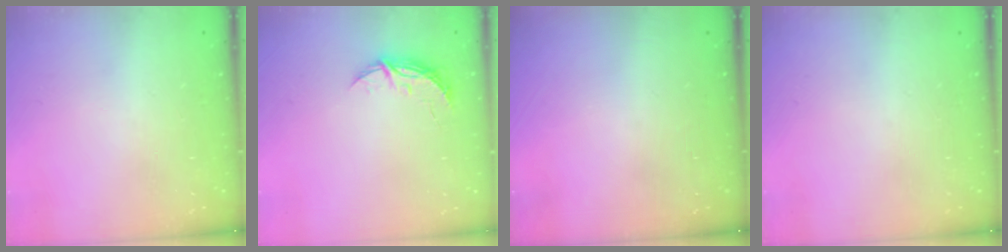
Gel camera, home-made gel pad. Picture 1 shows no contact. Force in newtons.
{"total": 4.6, "press": 4.6, "slide": 0.4}
{"total": 0.0}
{"total": 0.0}